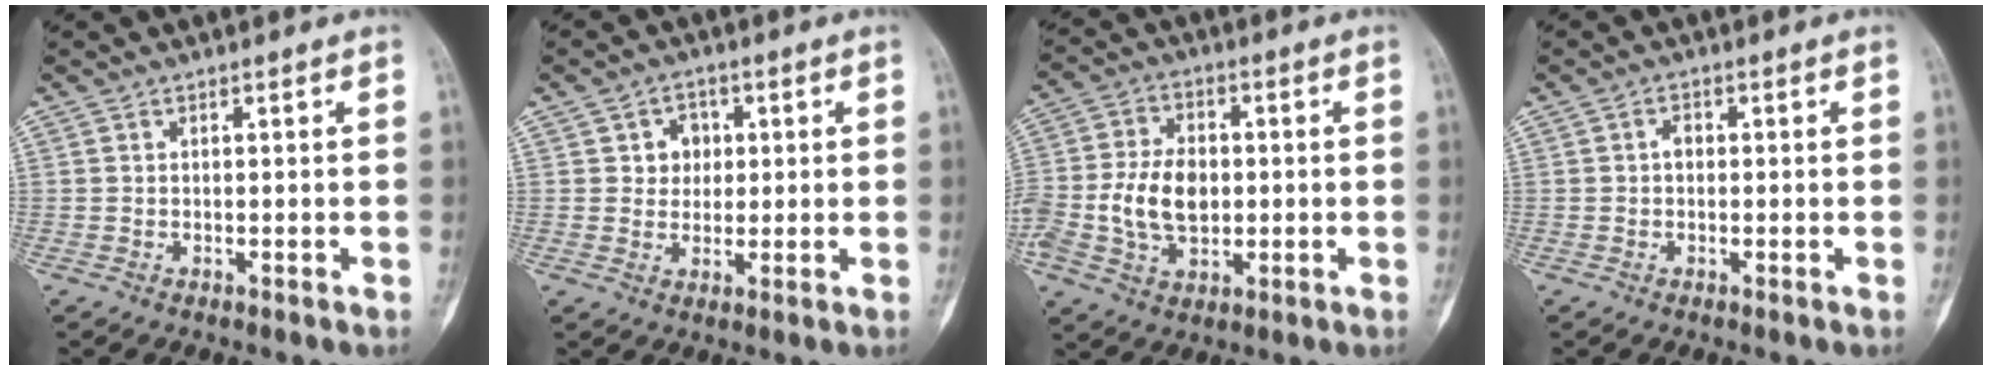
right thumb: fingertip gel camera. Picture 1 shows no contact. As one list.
[{"total": 4.9, "force": [1.0, 4.3, 2.0], "torque": [0.006, 0.003, 0.011]}, {"total": 12.1, "force": [-1.2, 8.4, 8.6], "torque": [-0.153, 0.015, -0.019]}, {"total": 1.8, "force": [-0.1, 1.4, 1.0], "torque": [-0.006, 0.005, -0.006]}]